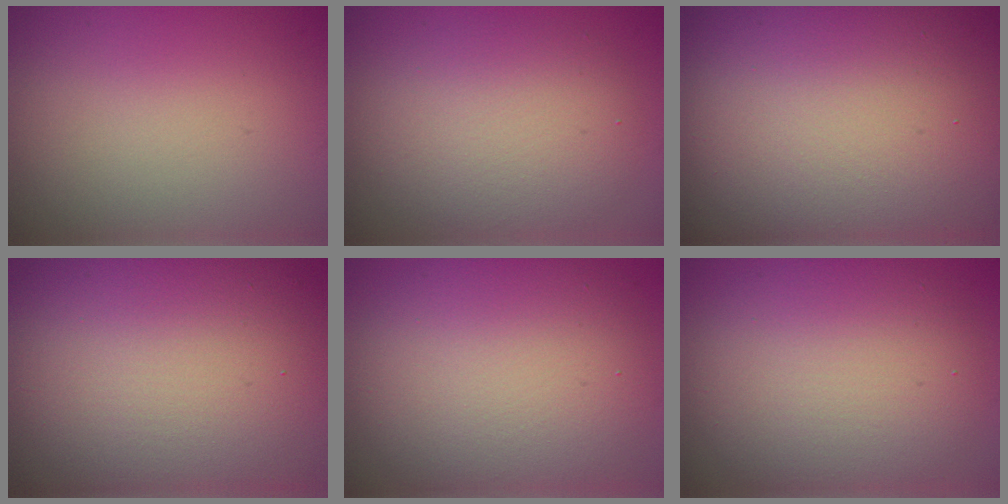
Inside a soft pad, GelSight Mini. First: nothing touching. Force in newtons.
{"total": 5.1, "press": 5.1, "slide": 0.2}
{"total": 21.1, "press": 21.1, "slide": 0.7}
{"total": 16.9, "press": 16.8, "slide": 1.0}
{"total": 9.8, "press": 9.8, "slide": 0.9}
{"total": 8.0, "press": 7.9, "slide": 0.8}